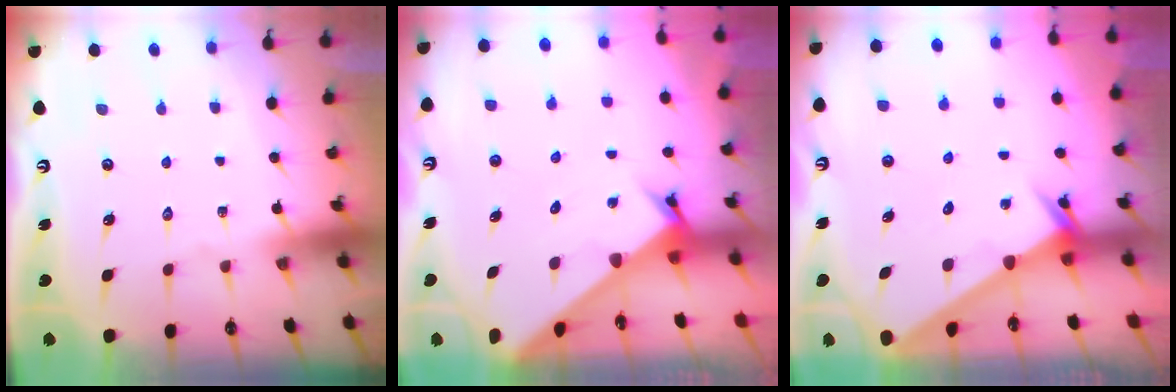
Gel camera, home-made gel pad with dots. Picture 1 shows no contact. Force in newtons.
{"total": 2.1, "press": 2.1, "slide": 0.2}
{"total": 2.7, "press": 2.7, "slide": 0.3}